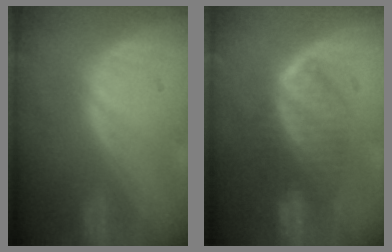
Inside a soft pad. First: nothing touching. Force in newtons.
{"total": 6.5, "press": 6.2, "slide": 1.8}